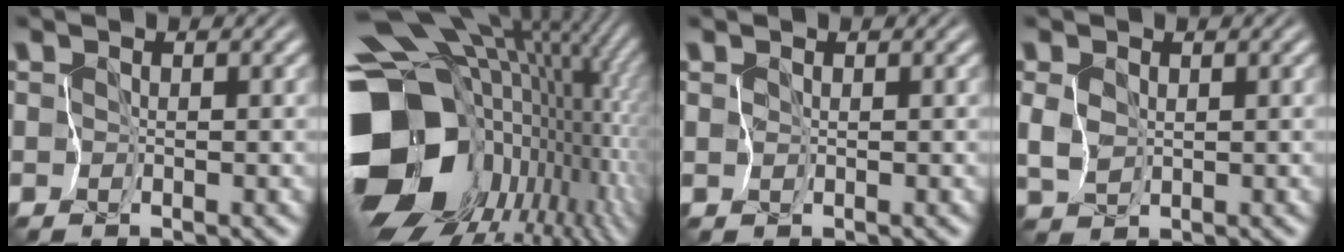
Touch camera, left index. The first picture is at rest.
{"total": 18.6, "force": [-1.2, 13.1, 13.1], "torque": [-0.287, -0.021, 0.003]}
{"total": 0.0}
{"total": 0.9, "force": [0.3, 0.5, 0.6], "torque": [-0.043, -0.007, 0.026]}